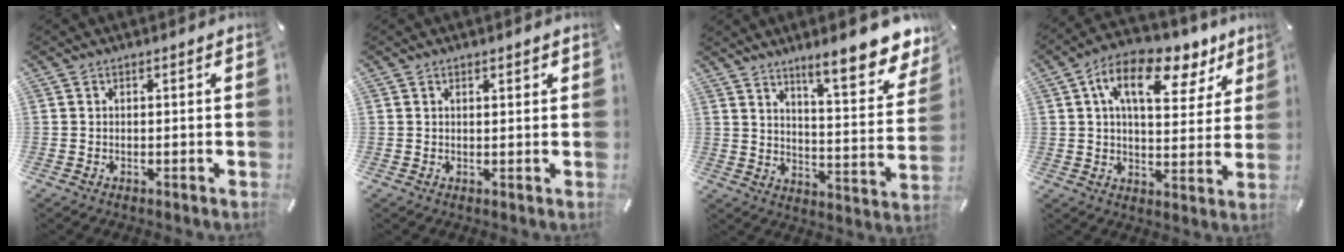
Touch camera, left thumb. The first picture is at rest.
{"total": 0.9, "force": [0.7, 0.3, 0.6], "torque": [-0.011, 0.000, 0.012]}
{"total": 14.2, "force": [11.0, 4.4, 7.9], "torque": [-0.107, -0.085, 0.185]}
{"total": 14.8, "force": [7.6, 7.5, 10.2], "torque": [-0.158, -0.032, 0.125]}